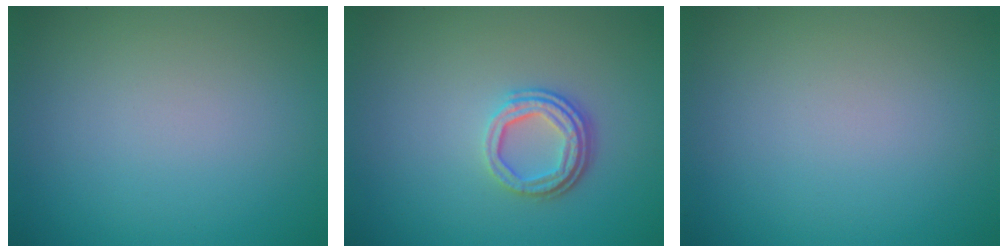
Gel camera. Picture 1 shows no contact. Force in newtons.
{"total": 3.3, "press": 2.5, "slide": 2.1}
{"total": 0.0}